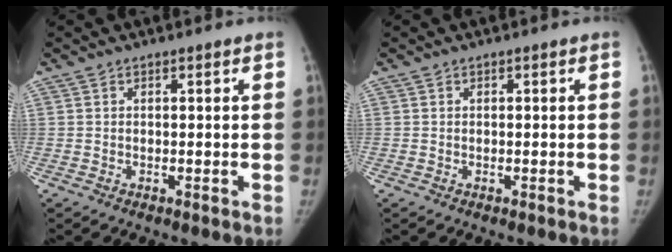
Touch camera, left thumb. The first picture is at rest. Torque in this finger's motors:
{"motor_torque": [0.00, 0.00, 0.09, -0.09, 0.01]}